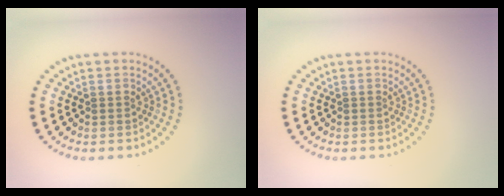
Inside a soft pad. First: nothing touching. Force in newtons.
{"total": 0.0}